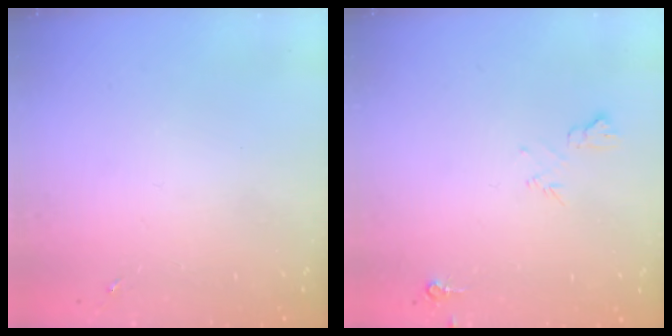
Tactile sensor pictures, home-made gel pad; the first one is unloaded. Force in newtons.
{"total": 6.4, "press": 6.3, "slide": 1.2}